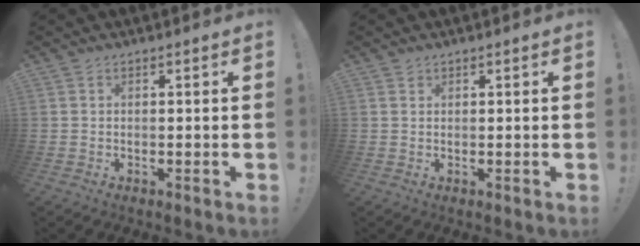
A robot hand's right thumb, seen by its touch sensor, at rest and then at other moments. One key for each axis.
{"total": 0.8, "fx": 0.6, "fy": 0.4, "fz": 0.0, "tx": 0.007, "ty": -0.004, "tz": 0.011}